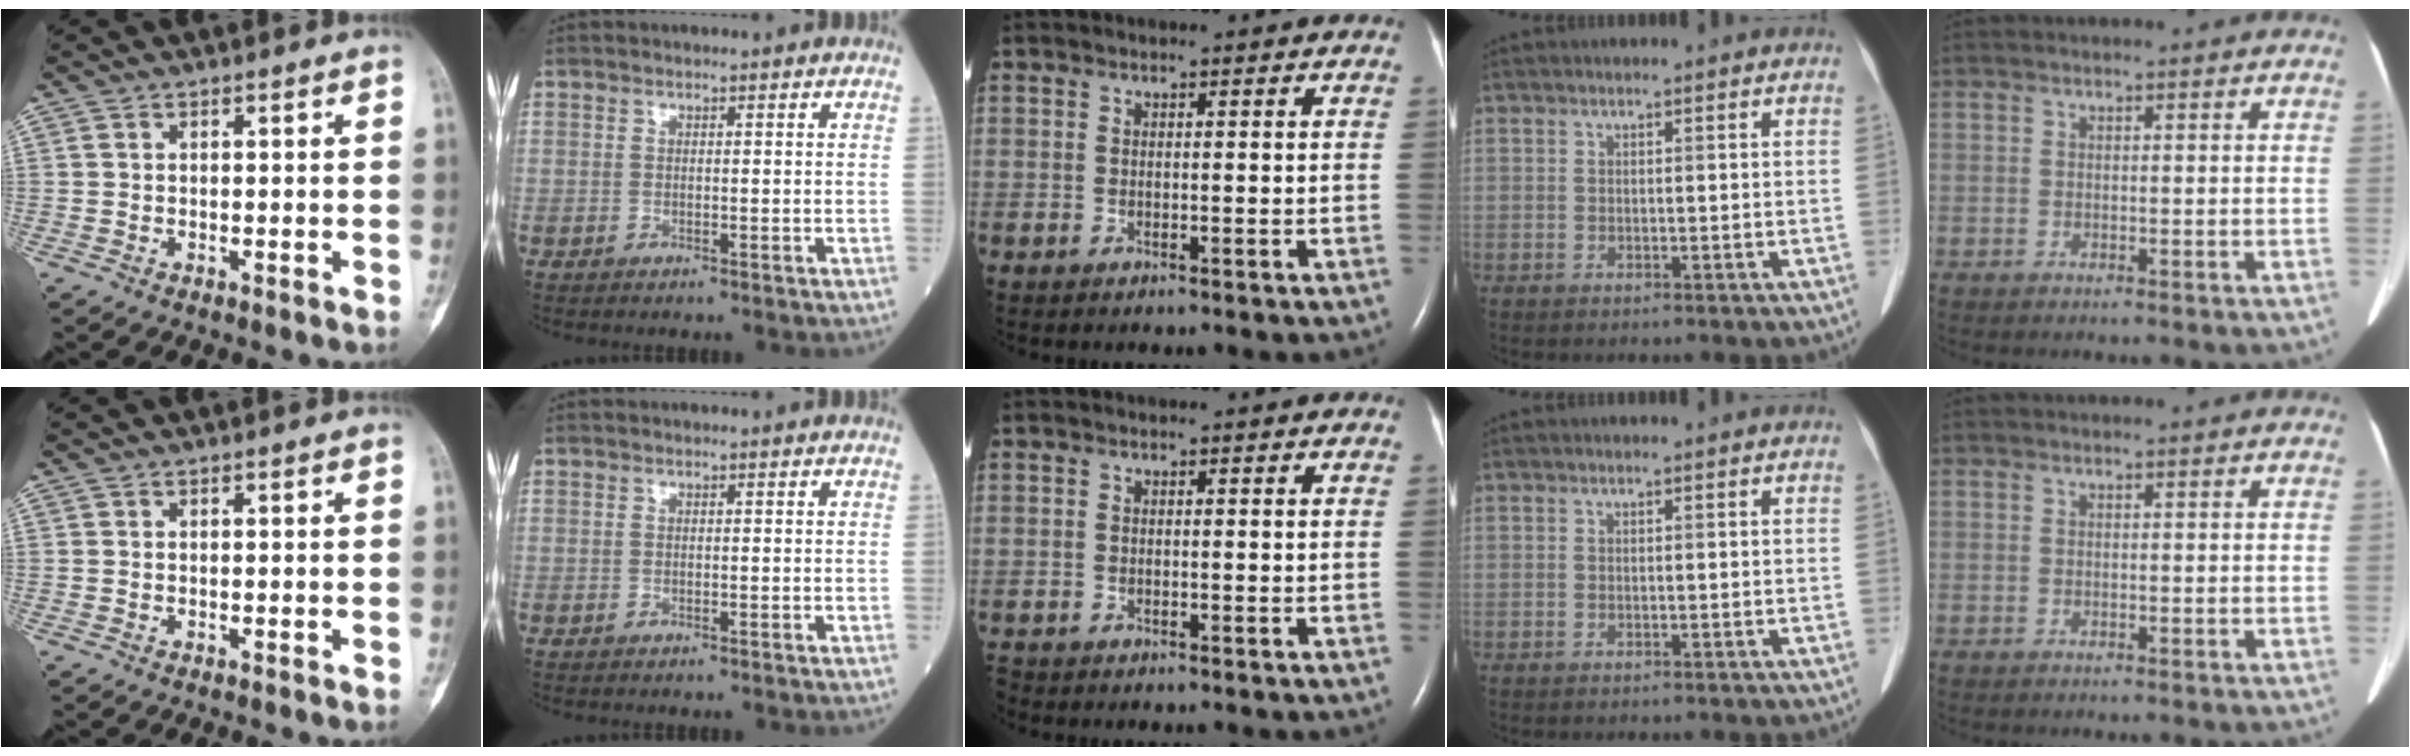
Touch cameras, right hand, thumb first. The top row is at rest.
{"middle": {"total": 1.1, "force": [-1.0, 0.4, 0.2], "torque": [-0.006, -0.003, -0.016]}}